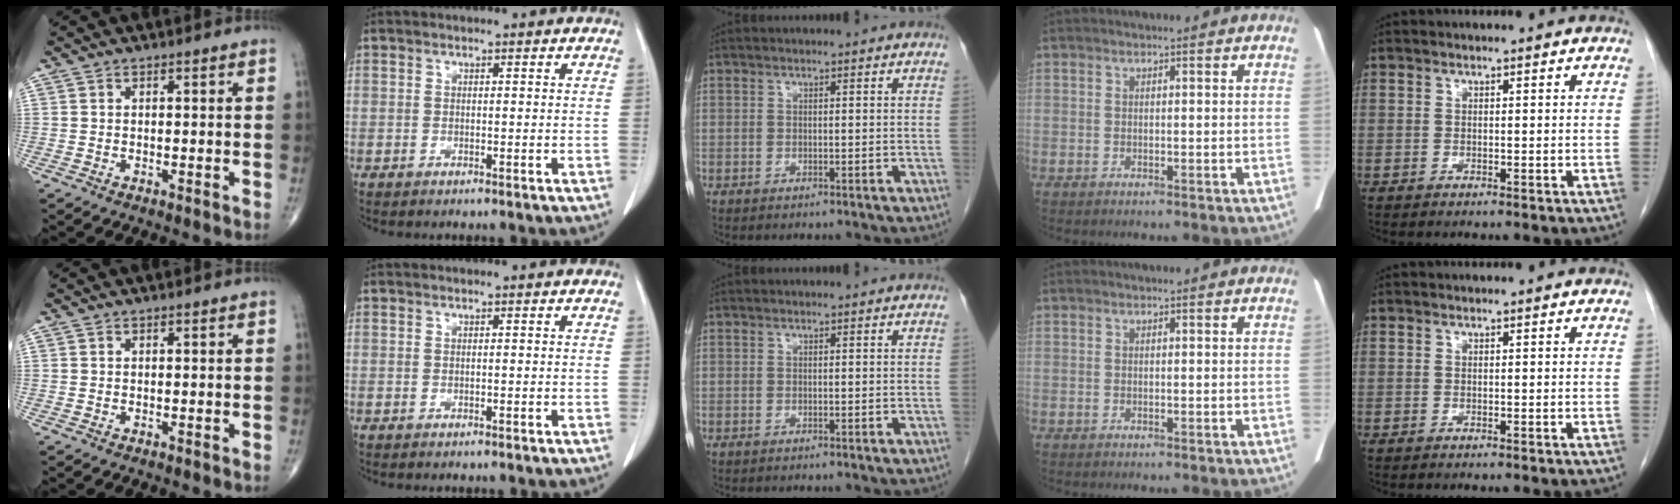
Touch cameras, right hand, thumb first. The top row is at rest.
{}